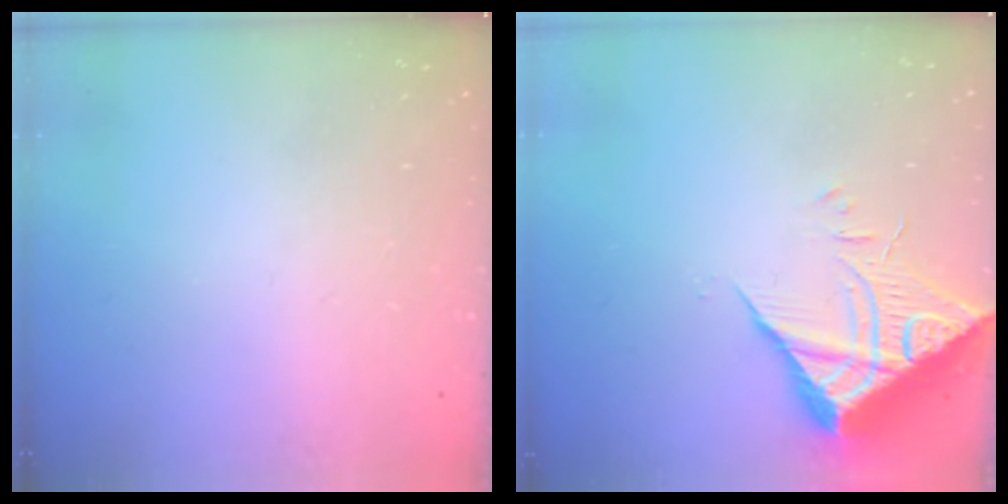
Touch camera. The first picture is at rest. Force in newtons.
{"total": 10.5, "press": 10.4, "slide": 1.0}